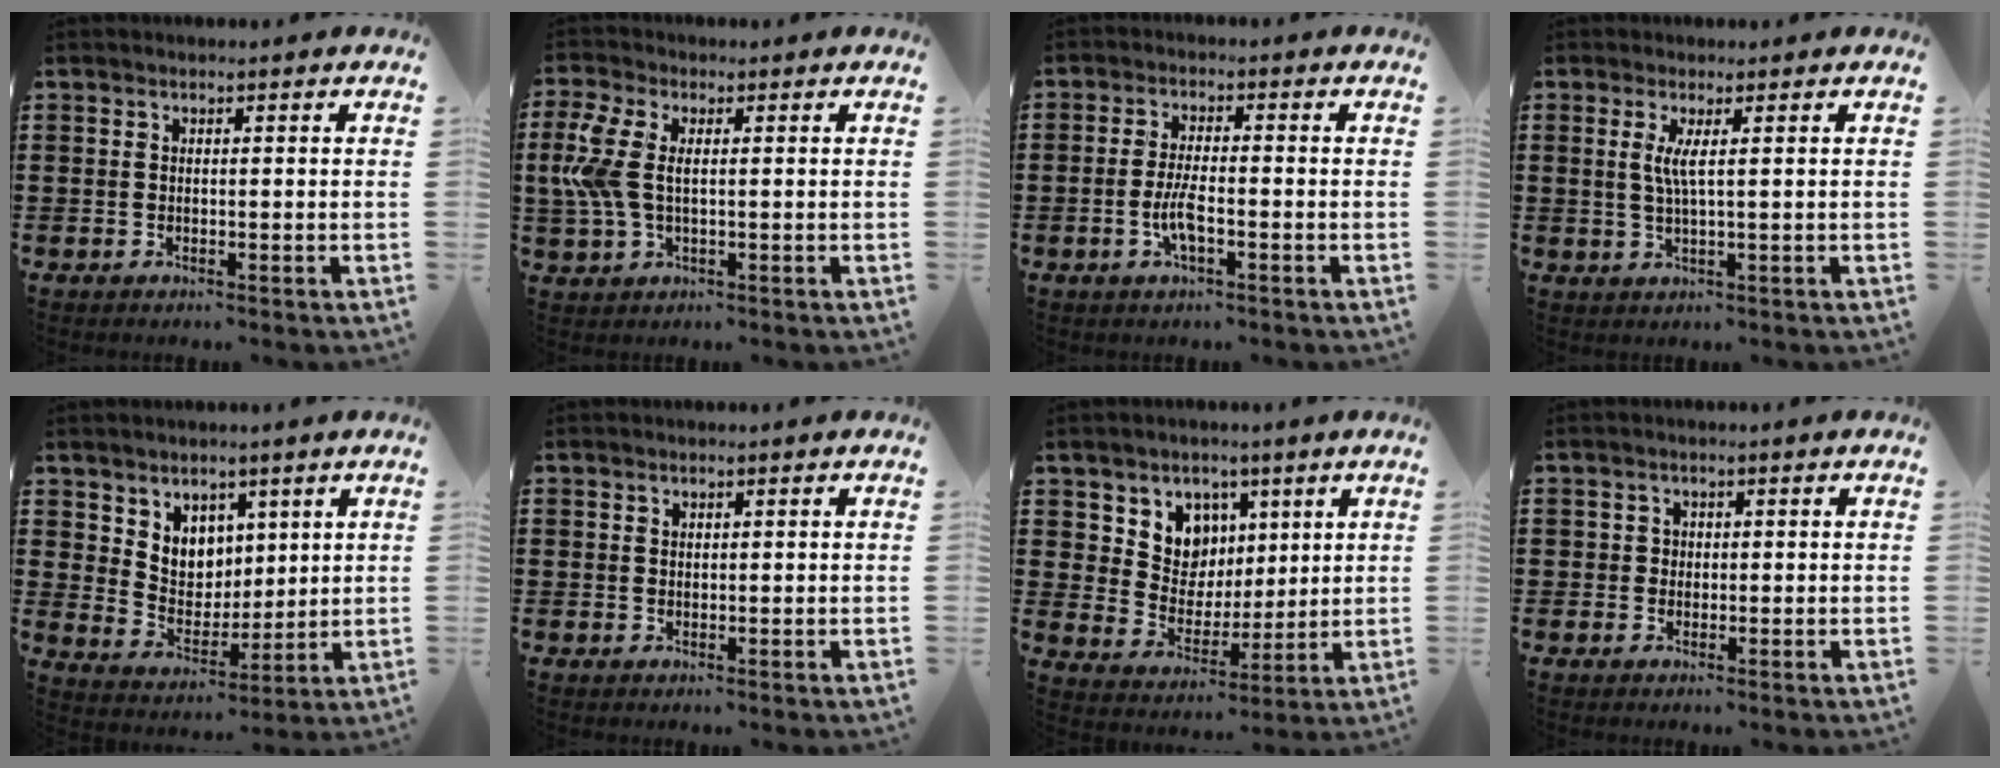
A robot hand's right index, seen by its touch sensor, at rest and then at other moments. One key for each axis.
{"total": 6.5, "fx": 0.9, "fy": 3.3, "fz": 5.6, "tx": -0.154, "ty": -0.007, "tz": 0.004}
{"total": 4.3, "fx": -1.3, "fy": 1.1, "fz": 3.9, "tx": -0.088, "ty": -0.004, "tz": -0.030}
{"total": 3.0, "fx": 0.6, "fy": -0.1, "fz": 3.0, "tx": -0.062, "ty": -0.006, "tz": 0.009}
{"total": 6.3, "fx": 4.1, "fy": 4.8, "fz": 0.4, "tx": -0.033, "ty": -0.015, "tz": 0.079}
{"total": 0.6, "fx": 0.5, "fy": 0.4, "fz": 0.1, "tx": -0.004, "ty": 0.001, "tz": 0.010}
{"total": 7.5, "fx": 4.1, "fy": 6.2, "fz": 1.0, "tx": -0.057, "ty": -0.018, "tz": 0.077}
{"total": 1.1, "fx": 0.1, "fy": 1.1, "fz": 0.3, "tx": -0.009, "ty": 0.003, "tz": 0.002}